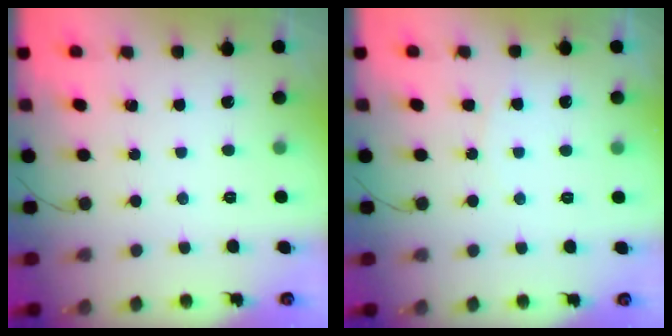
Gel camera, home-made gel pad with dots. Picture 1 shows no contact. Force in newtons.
{"total": 3.7, "press": 3.7, "slide": 0.2}